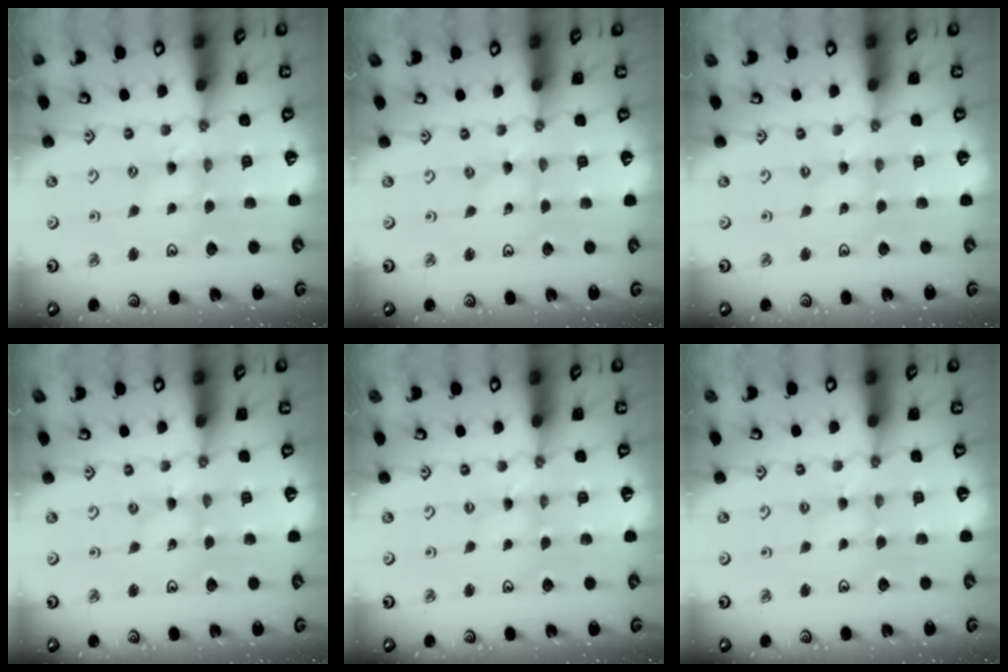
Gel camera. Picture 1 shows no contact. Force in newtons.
{"total": 0.0}
{"total": 0.0}
{"total": 0.0}
{"total": 0.0}
{"total": 2.3, "press": 2.3, "slide": 0.3}